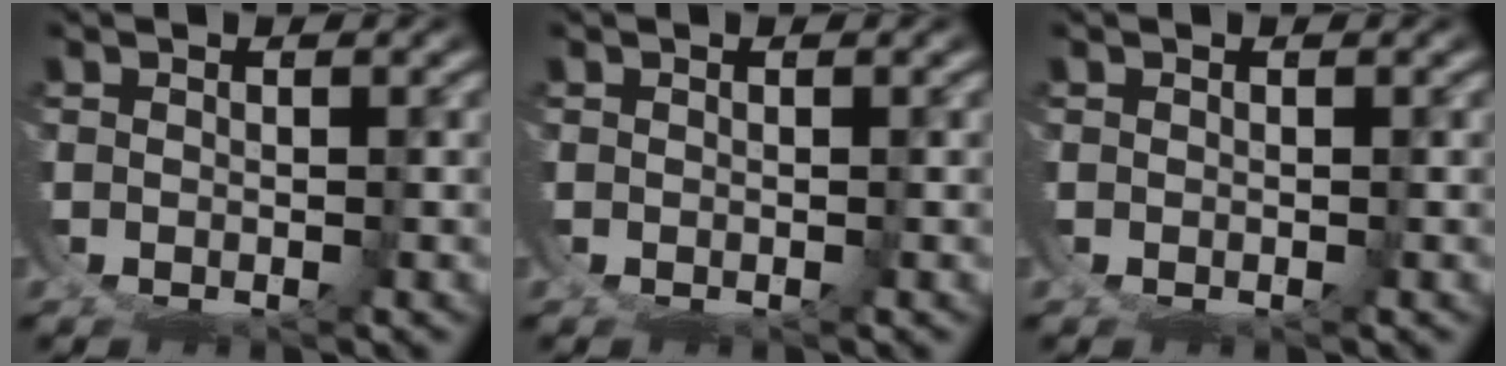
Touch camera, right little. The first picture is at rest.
{"total": 0.0}
{"total": 0.0}